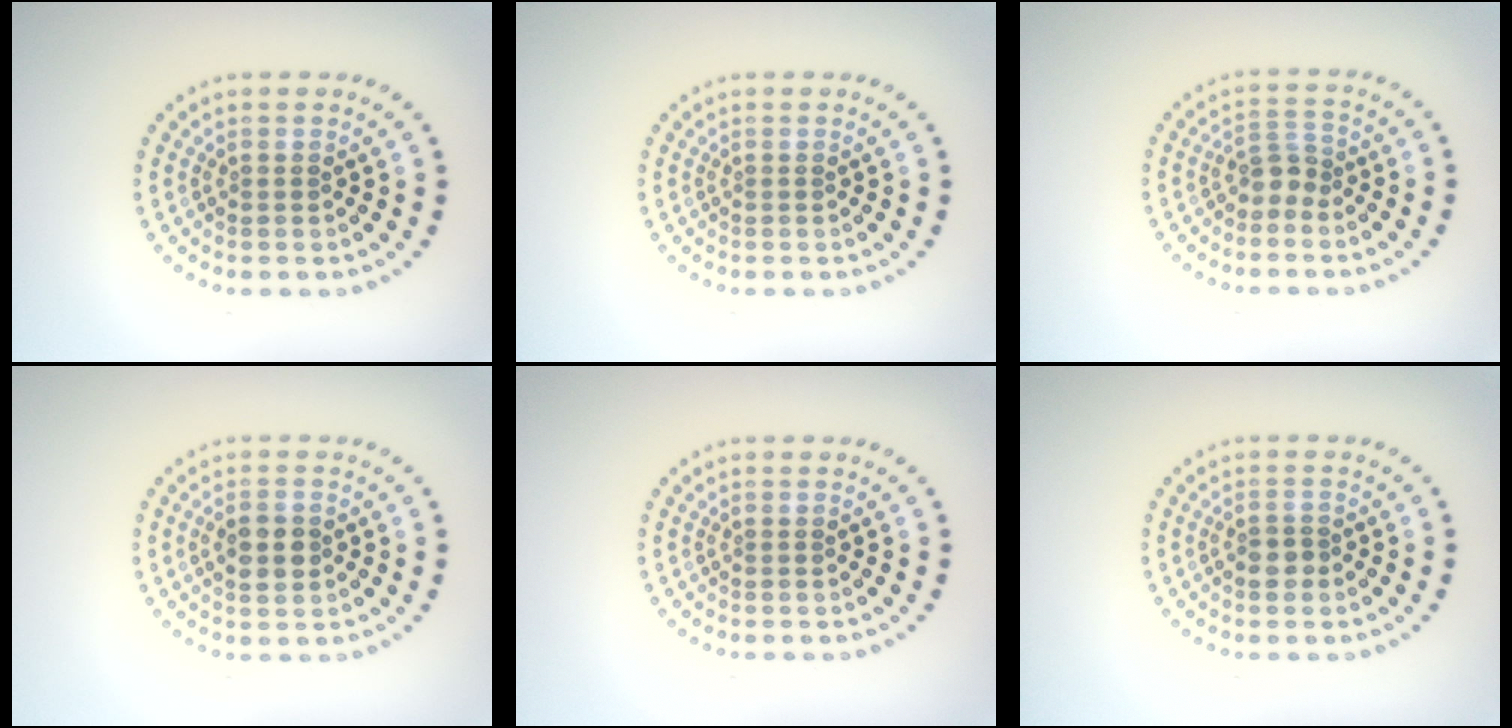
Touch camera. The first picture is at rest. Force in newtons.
{"total": 0.0}
{"total": 2.0, "press": 1.6, "slide": 1.2}
{"total": 2.6, "press": 2.6, "slide": 0.1}
{"total": 0.0}
{"total": 1.6, "press": 1.5, "slide": 0.6}